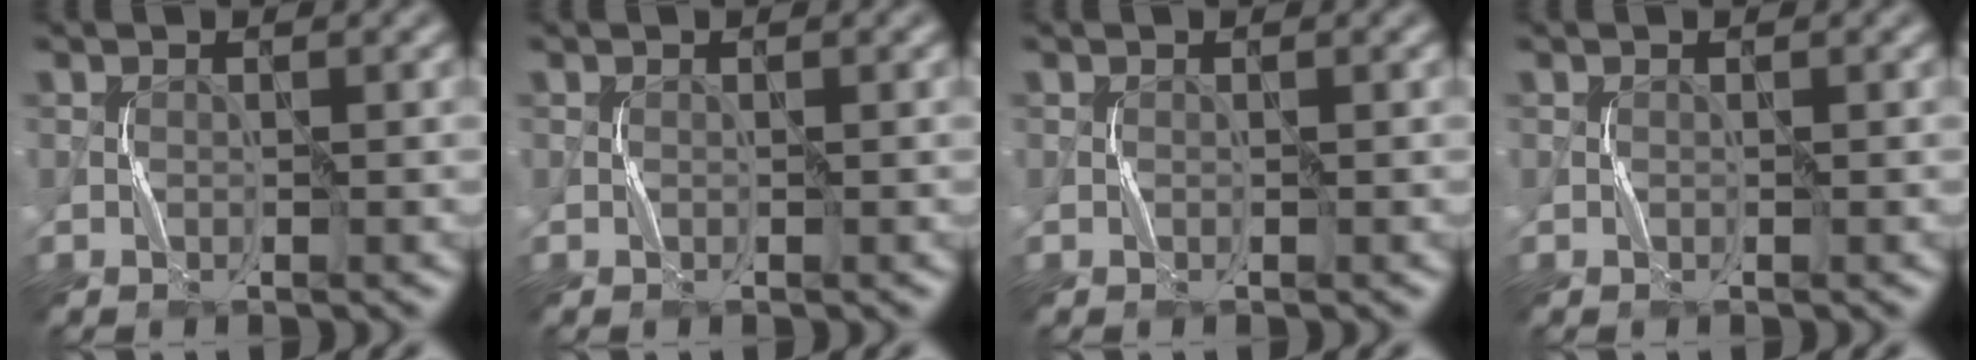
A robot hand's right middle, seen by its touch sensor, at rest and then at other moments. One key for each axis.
{"total": 0.0}
{"total": 0.0}
{"total": 0.0}